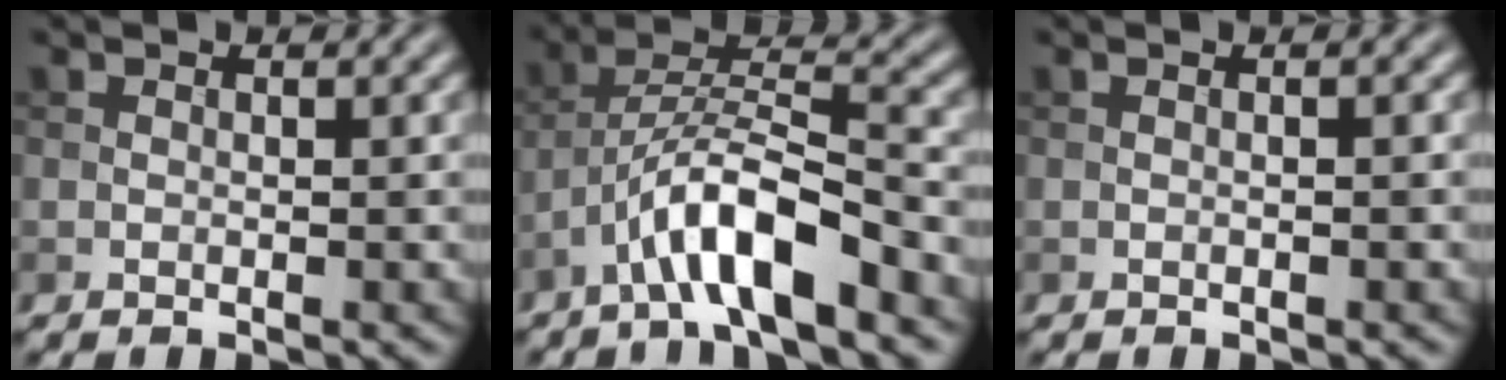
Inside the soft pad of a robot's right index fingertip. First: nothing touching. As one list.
[{"total": 7.1, "force": [-4.1, 1.6, 5.6], "torque": [-0.098, 0.018, -0.073]}, {"total": 0.9, "force": [0.1, 0.2, 0.8], "torque": [-0.012, -0.001, -0.006]}]